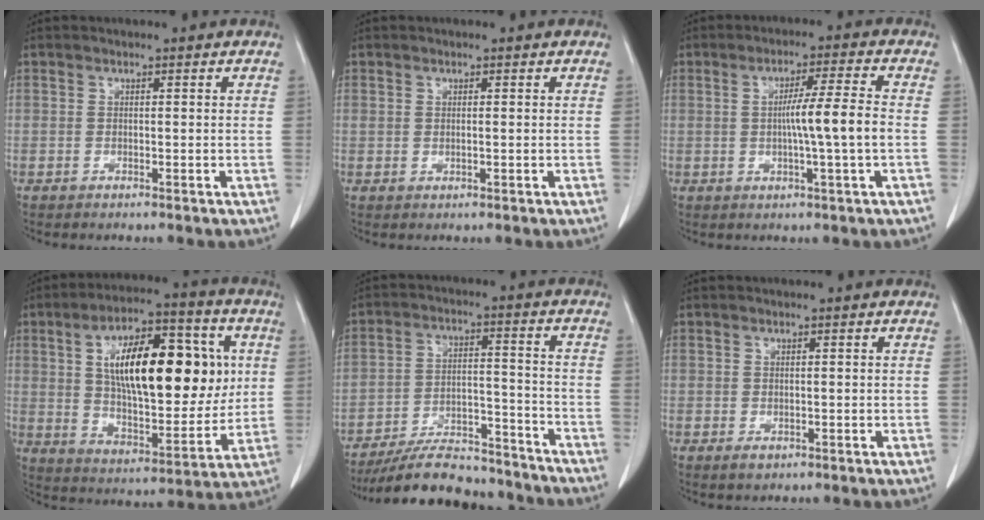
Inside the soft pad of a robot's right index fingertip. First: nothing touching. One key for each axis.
{"total": 0.8, "fx": 0.0, "fy": 0.3, "fz": 0.7, "tx": -0.023, "ty": 0.001, "tz": 0.004}
{"total": 7.4, "fx": -0.6, "fy": -0.9, "fz": 7.3, "tx": -0.121, "ty": 0.000, "tz": -0.010}
{"total": 22.4, "fx": 4.7, "fy": 8.9, "fz": 20.0, "tx": -0.335, "ty": 0.026, "tz": 0.074}
{"total": 16.3, "fx": -14.8, "fy": 4.1, "fz": 5.4, "tx": -0.091, "ty": 0.019, "tz": -0.229}
{"total": 1.6, "fx": -0.5, "fy": 1.1, "fz": 0.9, "tx": -0.012, "ty": -0.001, "tz": -0.001}